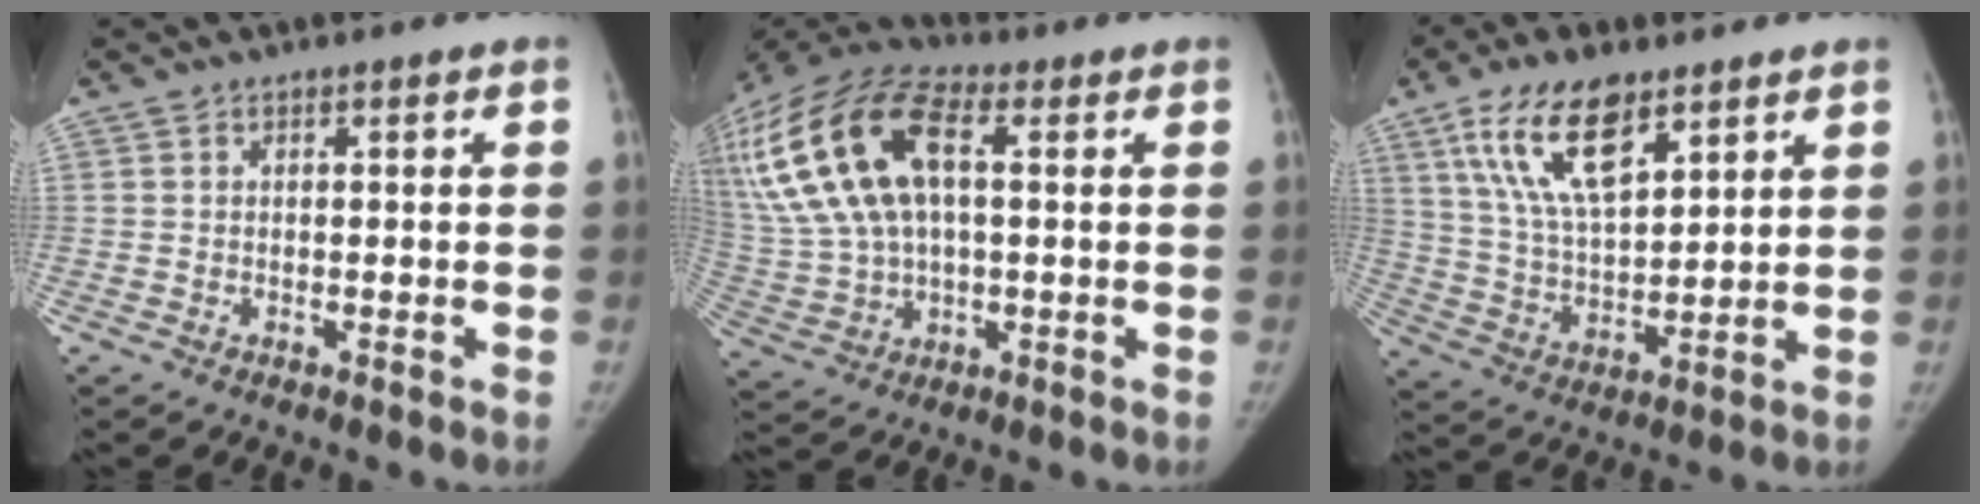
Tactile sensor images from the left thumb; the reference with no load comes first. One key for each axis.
{"total": 25.5, "fx": 6.7, "fy": 14.1, "fz": 20.2, "tx": -0.457, "ty": 0.033, "tz": 0.123}
{"total": 15.3, "fx": 8.5, "fy": 6.7, "fz": 10.8, "tx": -0.176, "ty": -0.030, "tz": 0.165}